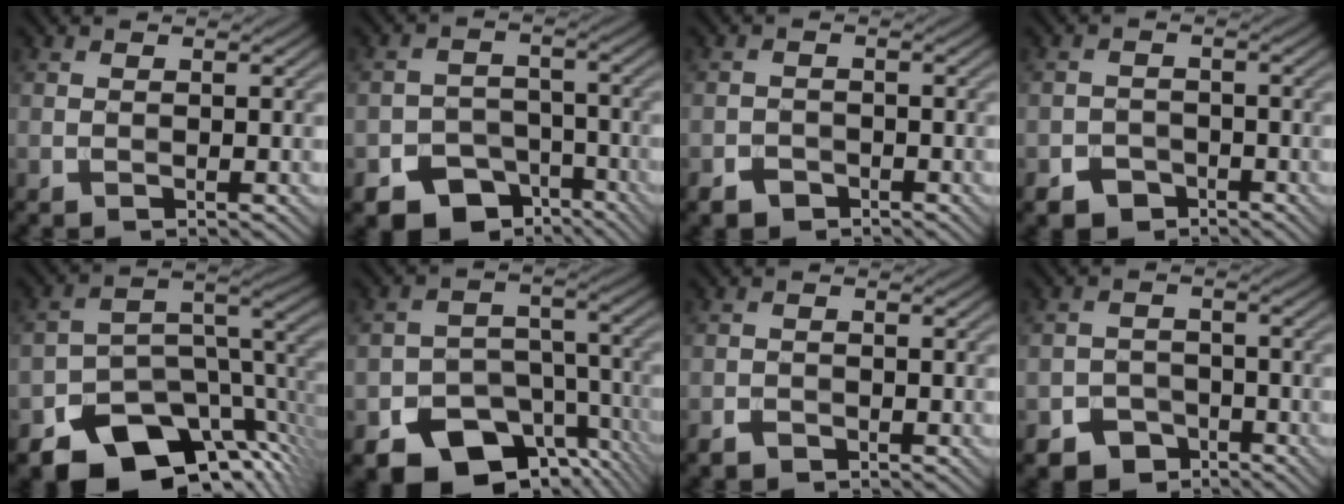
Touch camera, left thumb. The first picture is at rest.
{"total": 9.0, "force": [-6.0, 6.0, 2.9], "torque": [-0.041, -0.014, -0.092]}
{"total": 2.1, "force": [-1.6, 1.3, 0.5], "torque": [-0.008, -0.001, -0.035]}
{"total": 3.1, "force": [-2.2, 2.1, 0.8], "torque": [-0.009, -0.002, -0.042]}
{"total": 13.1, "force": [-8.6, 7.4, 6.7], "torque": [-0.113, -0.027, -0.138]}
{"total": 13.6, "force": [-8.6, 8.7, 6.0], "torque": [-0.088, -0.023, -0.125]}
{"total": 1.4, "force": [-1.1, 0.7, 0.4], "torque": [-0.008, -0.002, -0.025]}
{"total": 4.6, "force": [-3.3, 3.0, 1.0], "torque": [-0.015, 0.000, -0.058]}